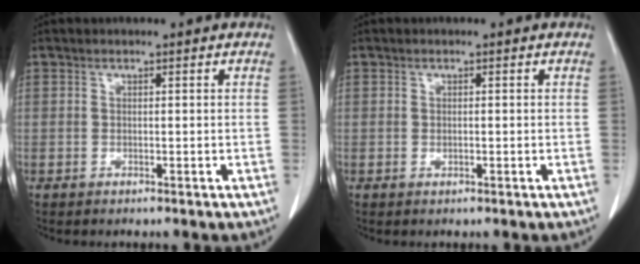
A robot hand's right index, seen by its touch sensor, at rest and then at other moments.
{"total": 0.6, "force": [-0.1, 0.2, 0.6], "torque": [-0.011, -0.001, 0.002]}